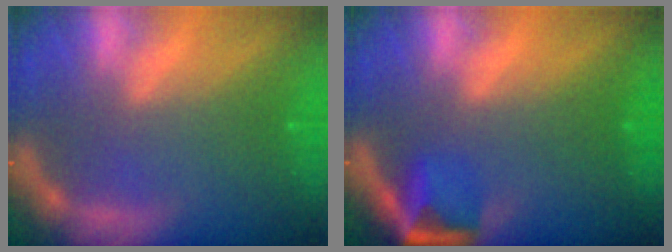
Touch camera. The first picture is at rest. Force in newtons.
{"total": 3.9}